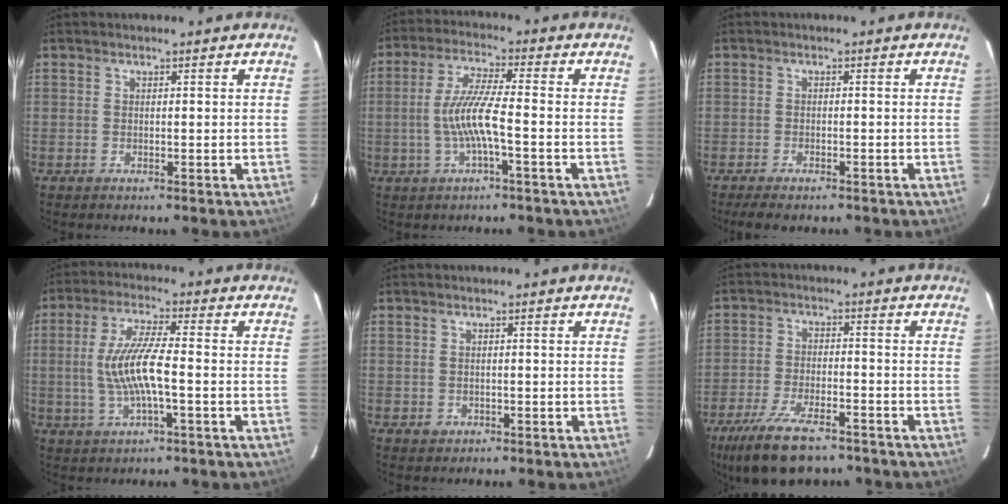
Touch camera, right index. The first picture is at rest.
{"total": 7.2, "force": [-1.9, -1.1, 6.9], "torque": [-0.149, -0.003, -0.034]}
{"total": 4.7, "force": [-3.9, 1.4, 2.4], "torque": [-0.056, -0.016, -0.063]}
{"total": 9.8, "force": [-1.4, 1.7, 9.5], "torque": [-0.188, -0.001, -0.024]}
{"total": 1.6, "force": [-0.5, 1.5, 0.3], "torque": [-0.001, 0.000, -0.005]}
{"total": 13.6, "force": [-9.7, 5.1, 7.9], "torque": [-0.180, -0.025, -0.170]}